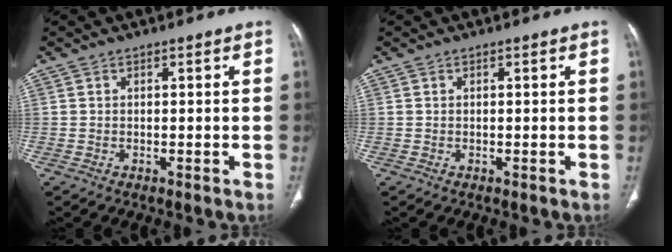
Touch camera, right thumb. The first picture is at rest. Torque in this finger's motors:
{"motor_torque": [0.02, 0.01, -0.29, -0.19, 0.03]}